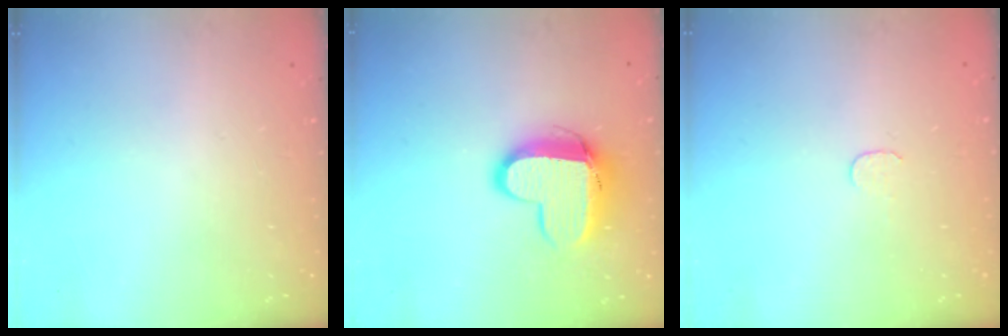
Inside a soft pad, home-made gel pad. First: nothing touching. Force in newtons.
{"total": 11.4, "press": 11.4, "slide": 1.1}
{"total": 3.7, "press": 3.7, "slide": 0.4}